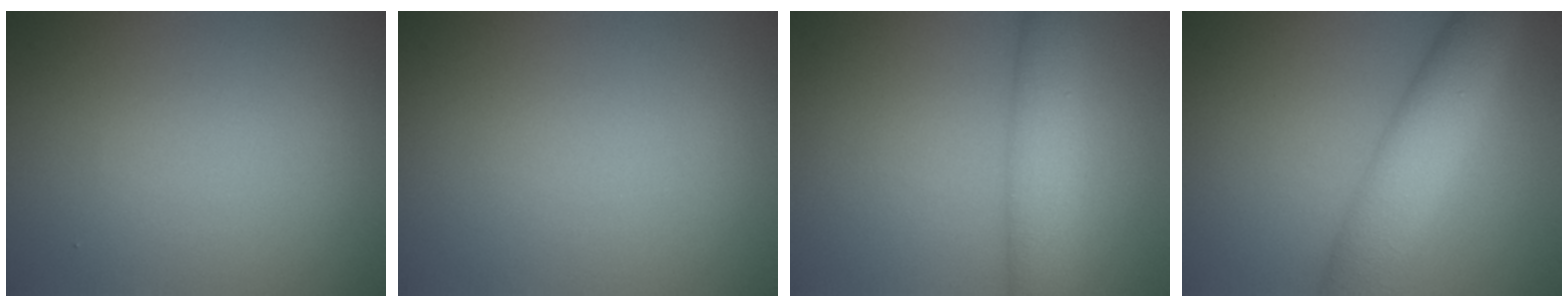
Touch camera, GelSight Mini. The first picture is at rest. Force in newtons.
{"total": 0.0}
{"total": 4.4, "press": 4.4, "slide": 0.1}
{"total": 7.4, "press": 7.4, "slide": 0.2}